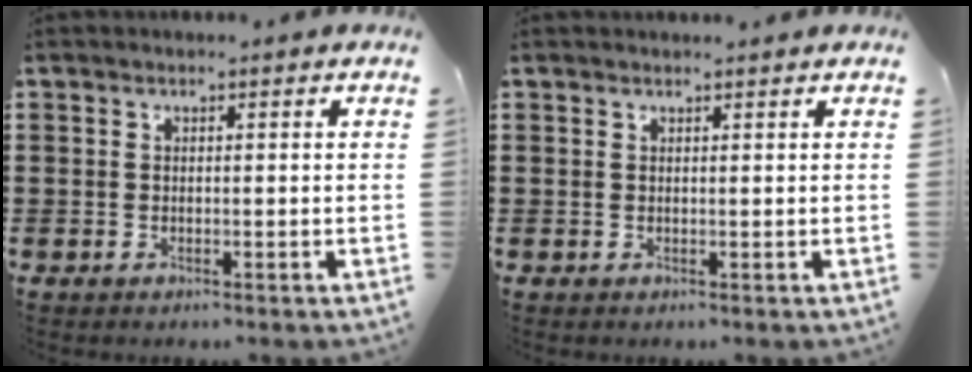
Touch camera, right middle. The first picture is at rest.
{"total": 0.6, "force": [0.5, 0.0, 0.1], "torque": [0.005, -0.004, 0.009]}